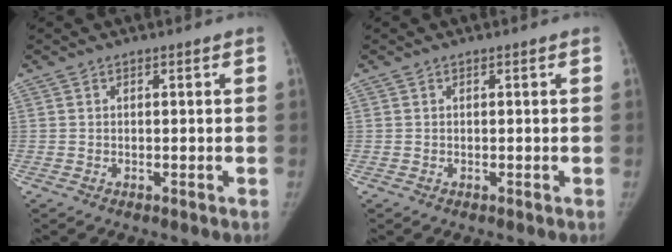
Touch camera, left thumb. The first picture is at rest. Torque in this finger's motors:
{"motor_torque": [0.00, 0.00, 0.24, -0.19, 0.00]}